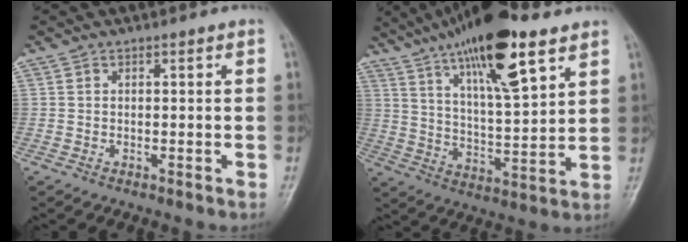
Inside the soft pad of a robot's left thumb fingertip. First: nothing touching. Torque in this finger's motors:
{"motor_torque": [2.85, 1.58, 1.86, -0.91, 0.57]}